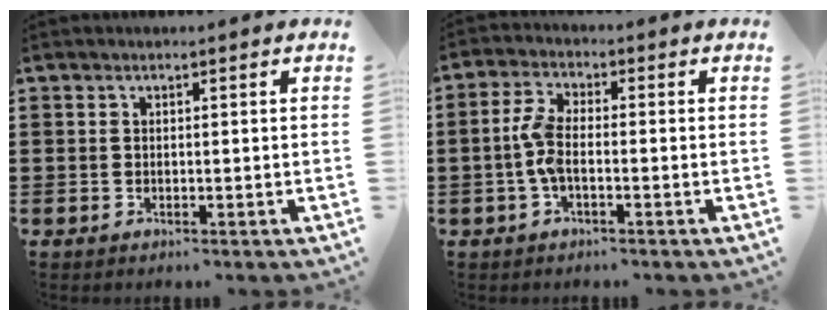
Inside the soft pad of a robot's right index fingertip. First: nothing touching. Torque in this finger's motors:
{"motor_torque": [0.91, -0.02, 0.68, 0.20]}